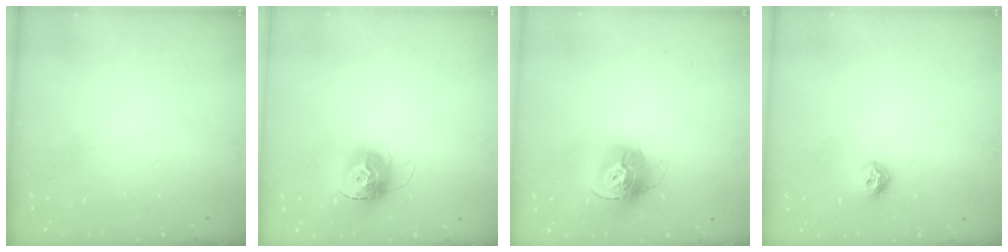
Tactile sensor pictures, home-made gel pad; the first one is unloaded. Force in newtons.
{"total": 13.6, "press": 13.5, "slide": 1.3}
{"total": 13.9, "press": 13.8, "slide": 1.4}
{"total": 6.8, "press": 6.8, "slide": 0.3}